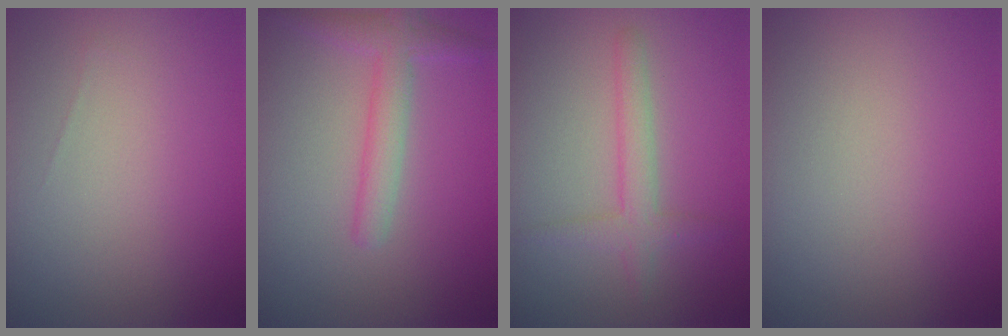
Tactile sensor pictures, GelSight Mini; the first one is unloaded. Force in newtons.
{"total": 2.8, "press": 2.8, "slide": 0.1}
{"total": 2.3, "press": 2.3, "slide": 0.0}
{"total": 0.0}